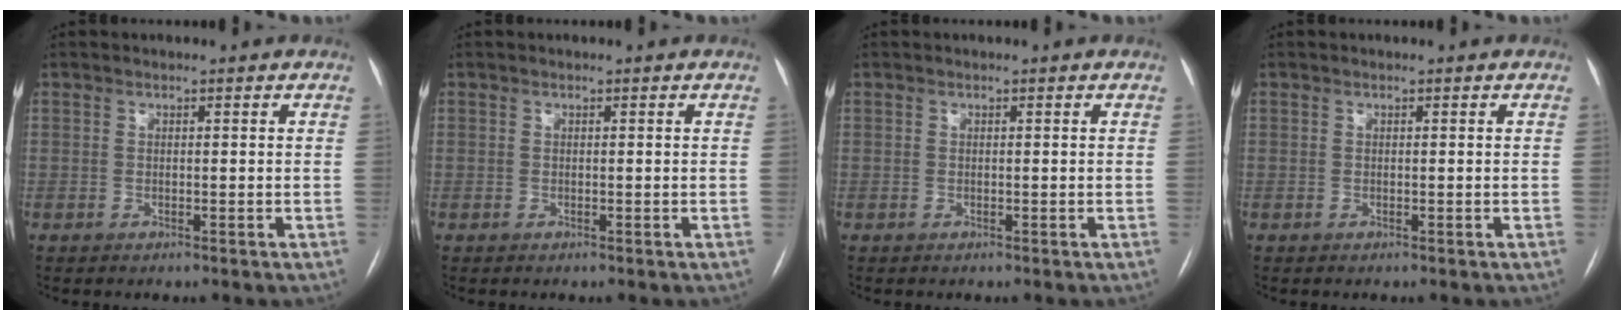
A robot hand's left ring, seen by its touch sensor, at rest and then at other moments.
{"total": 0.0}
{"total": 0.0}
{"total": 0.0}